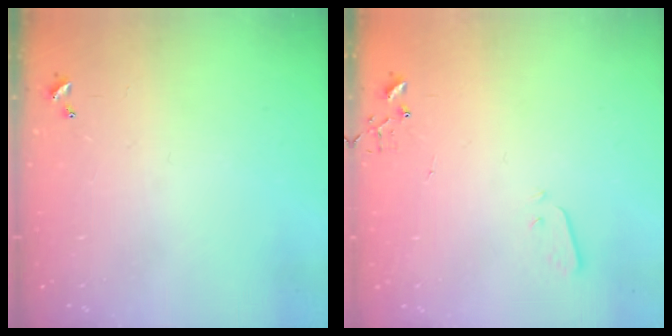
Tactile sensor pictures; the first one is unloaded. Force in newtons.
{"total": 2.1, "press": 2.0, "slide": 0.4}